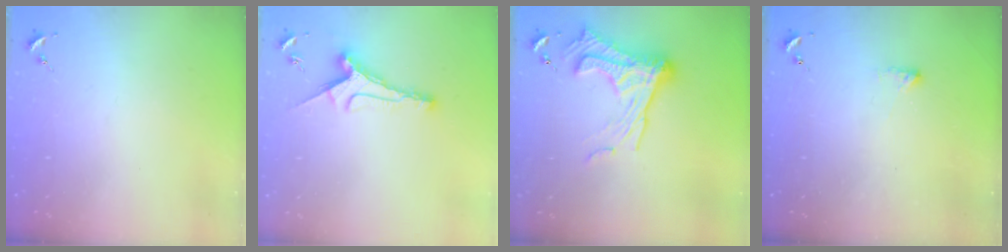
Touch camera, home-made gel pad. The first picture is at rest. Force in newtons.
{"total": 9.1, "press": 9.1, "slide": 0.6}
{"total": 16.8, "press": 16.7, "slide": 1.6}
{"total": 3.2, "press": 3.1, "slide": 0.8}